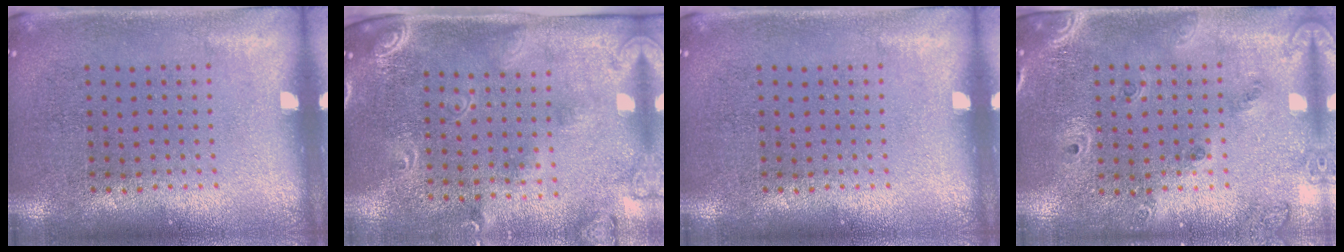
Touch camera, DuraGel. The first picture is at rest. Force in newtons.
{"total": 2.4, "press": 1.8, "slide": 1.6}
{"total": 0.0}
{"total": 1.6, "press": 1.5, "slide": 0.7}